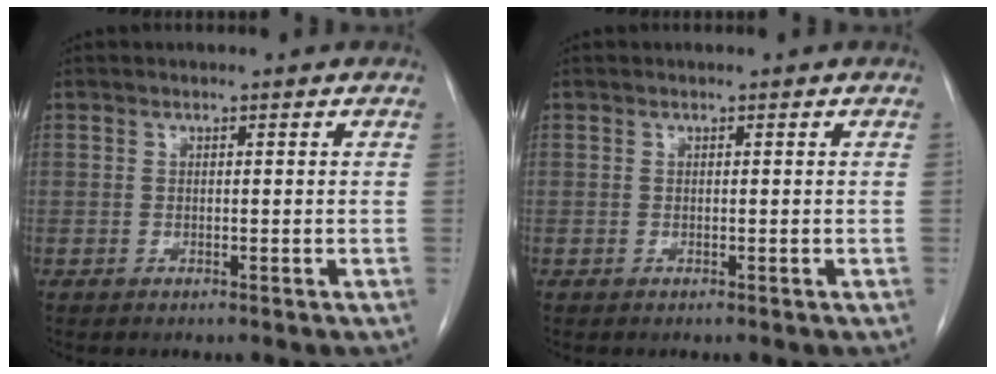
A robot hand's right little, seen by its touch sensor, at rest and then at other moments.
{"total": 0.0}